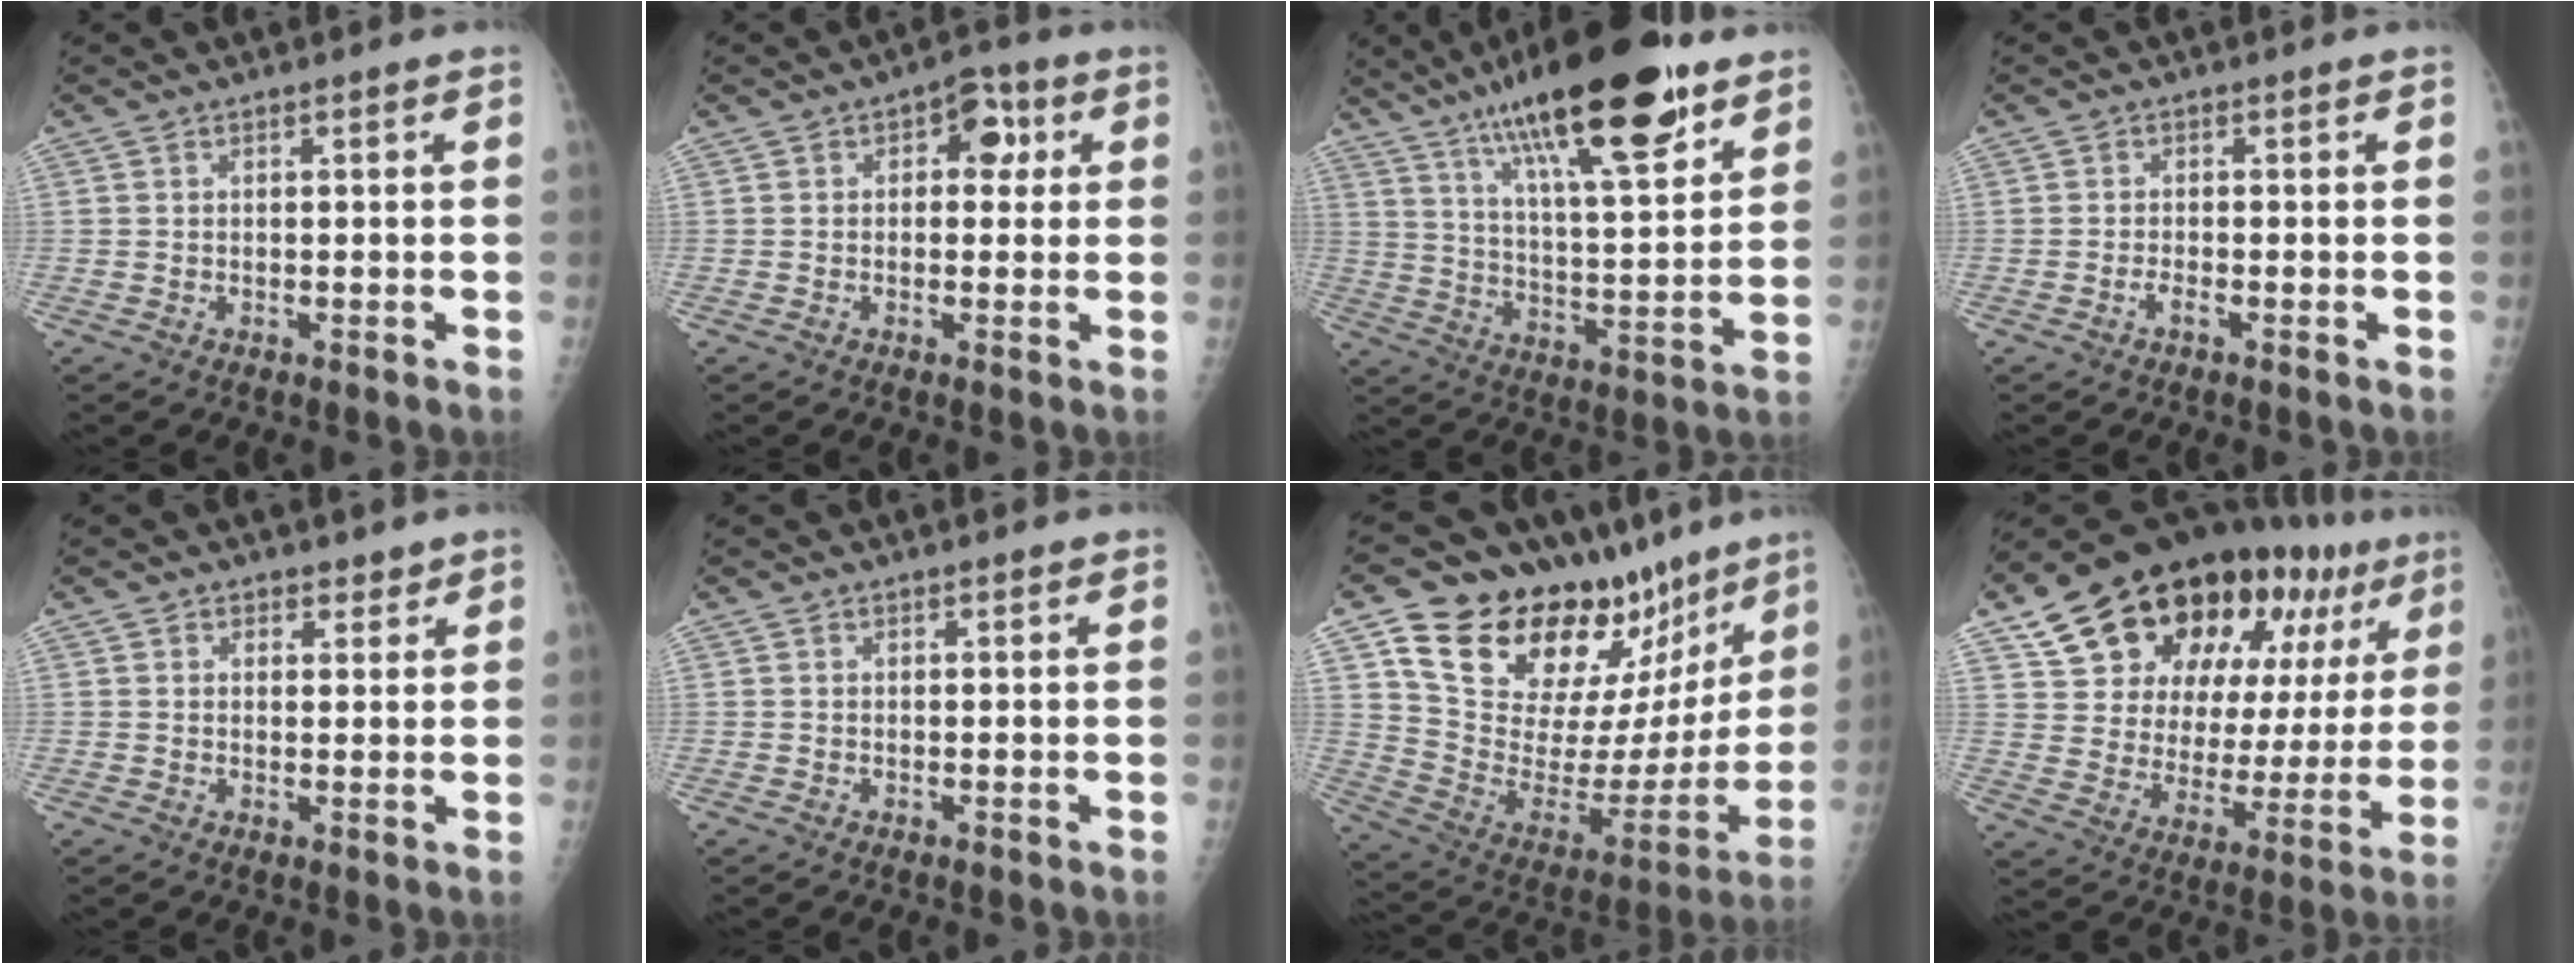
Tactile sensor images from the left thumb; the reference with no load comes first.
{"total": 5.7, "force": [1.6, 3.7, 4.0], "torque": [-0.015, 0.004, 0.010]}
{"total": 24.5, "force": [14.8, 6.7, 18.4], "torque": [-0.285, -0.042, 0.241]}
{"total": 1.3, "force": [-0.7, 0.4, 0.9], "torque": [-0.020, 0.001, -0.017]}
{"total": 6.5, "force": [4.9, 4.3, 0.3], "torque": [0.033, -0.034, 0.057]}
{"total": 0.6, "force": [0.5, 0.4, 0.0], "torque": [0.001, -0.004, 0.005]}
{"total": 31.2, "force": [19.8, 15.2, 18.7], "torque": [-0.260, -0.063, 0.317]}
{"total": 29.3, "force": [17.1, 14.3, 19.1], "torque": [-0.252, -0.019, 0.264]}